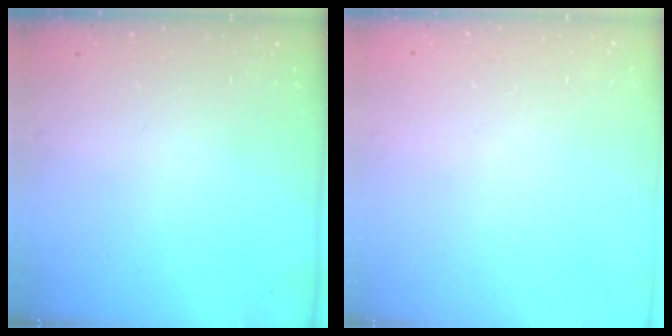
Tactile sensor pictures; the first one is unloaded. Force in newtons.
{"total": 0.0}